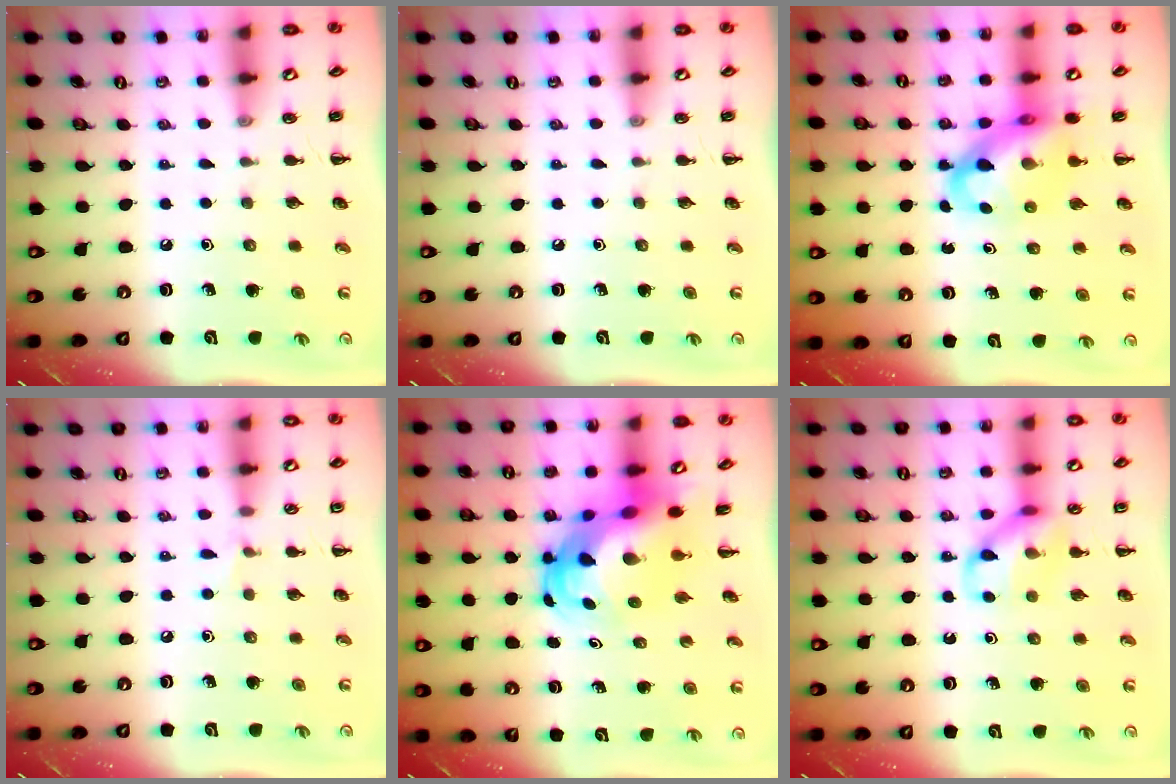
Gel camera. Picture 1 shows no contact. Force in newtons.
{"total": 0.0}
{"total": 10.9, "press": 10.5, "slide": 2.8}
{"total": 3.5, "press": 3.4, "slide": 1.1}
{"total": 8.7, "press": 8.4, "slide": 2.5}
{"total": 10.9, "press": 10.8, "slide": 1.5}